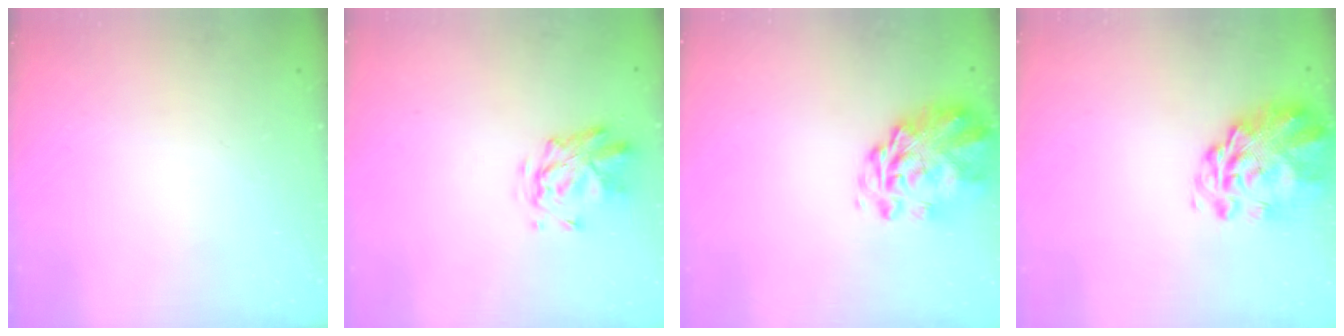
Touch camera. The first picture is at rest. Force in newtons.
{"total": 2.8, "press": 2.4, "slide": 1.4}
{"total": 3.0, "press": 2.5, "slide": 1.7}
{"total": 3.3, "press": 2.9, "slide": 1.6}